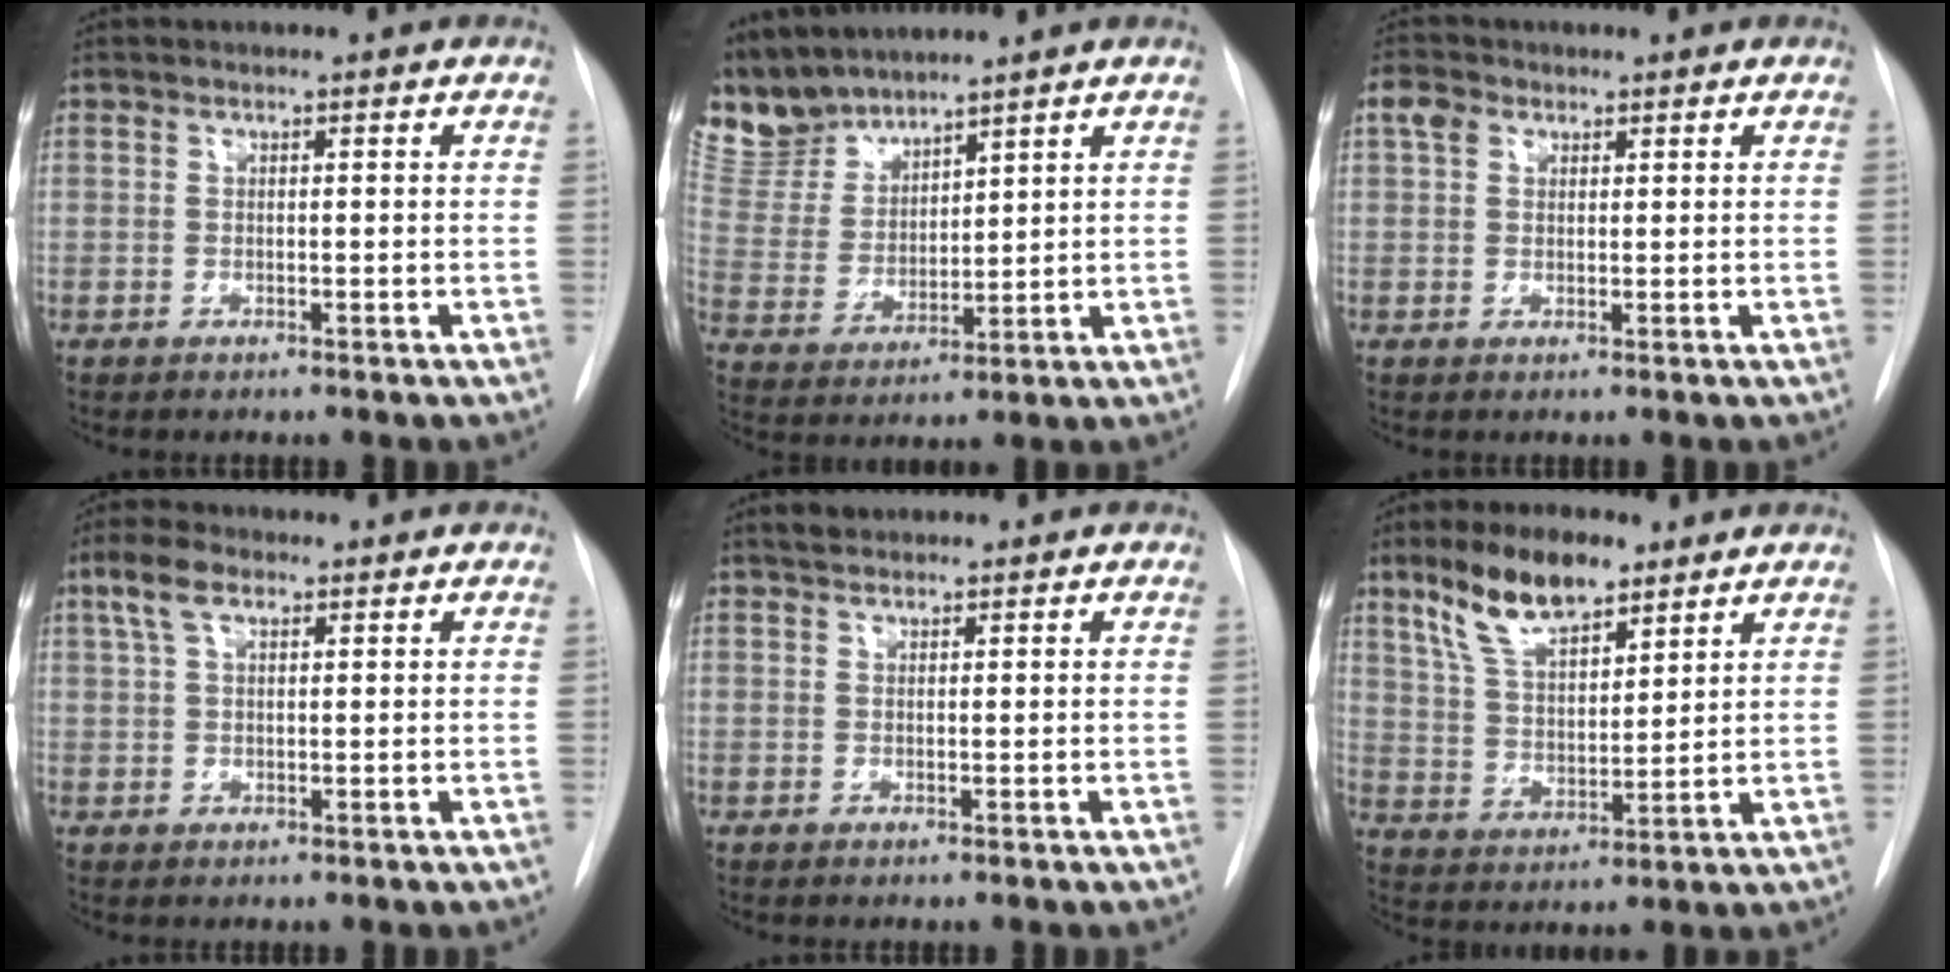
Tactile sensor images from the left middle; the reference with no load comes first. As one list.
[{"total": 8.9, "force": [8.6, 1.9, 1.5], "torque": [-0.051, 0.006, 0.193]}, {"total": 2.9, "force": [1.5, 2.2, 1.2], "torque": [-0.029, 0.013, 0.026]}, {"total": 4.4, "force": [2.4, 1.9, 3.2], "torque": [-0.073, 0.019, 0.049]}, {"total": 1.3, "force": [1.2, 0.5, 0.3], "torque": [-0.009, 0.007, 0.020]}, {"total": 11.4, "force": [7.6, 4.0, 7.4], "torque": [-0.147, 0.016, 0.147]}]